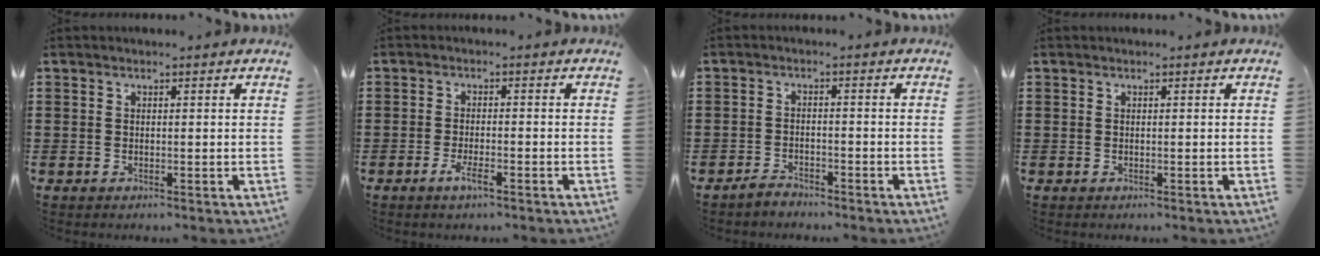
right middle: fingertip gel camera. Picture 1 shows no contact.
{"total": 2.9, "force": [-1.5, 0.5, 2.4], "torque": [-0.047, -0.002, -0.029]}
{"total": 2.0, "force": [-2.0, 0.4, 0.3], "torque": [-0.011, 0.002, -0.040]}
{"total": 0.0}